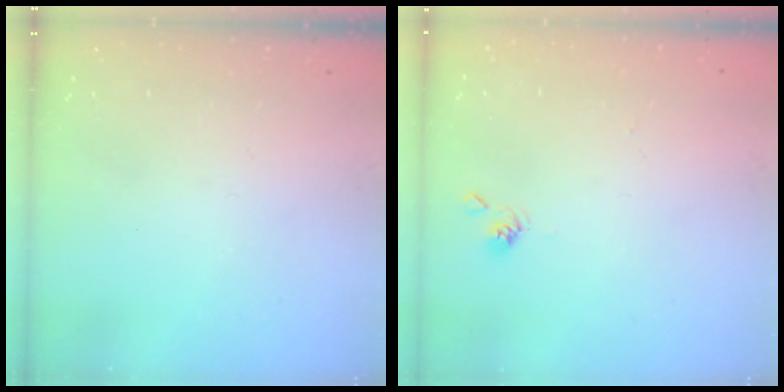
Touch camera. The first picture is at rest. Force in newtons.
{"total": 2.4, "press": 2.4, "slide": 0.2}